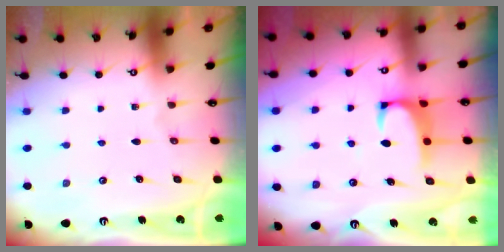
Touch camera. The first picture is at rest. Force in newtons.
{"total": 1.9, "press": 1.7, "slide": 0.8}